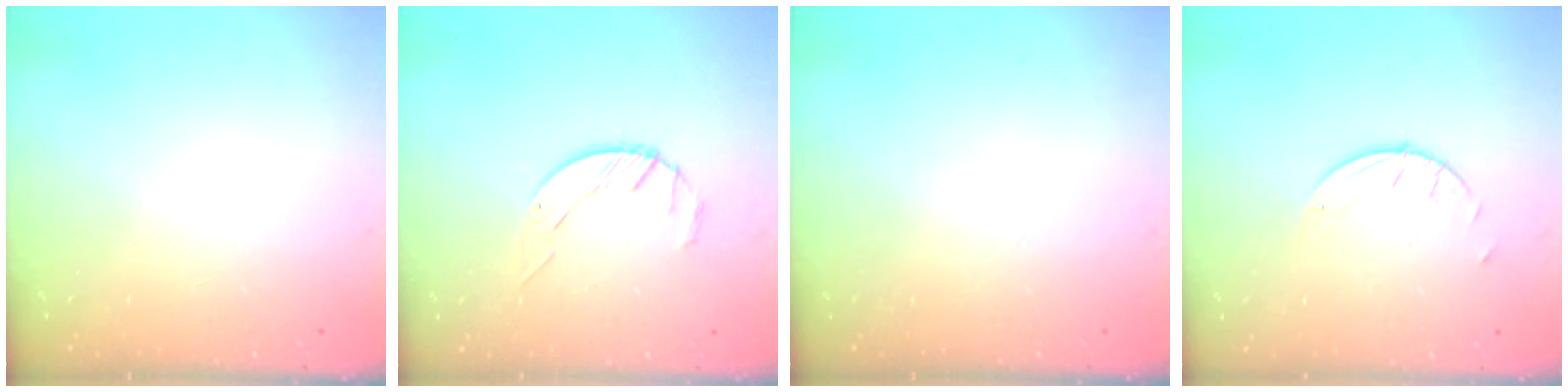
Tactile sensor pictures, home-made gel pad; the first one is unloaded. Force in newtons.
{"total": 3.2, "press": 3.2, "slide": 0.4}
{"total": 0.0}
{"total": 1.9, "press": 1.9, "slide": 0.1}